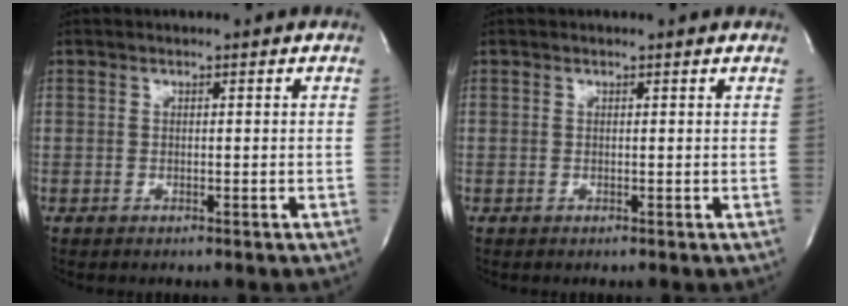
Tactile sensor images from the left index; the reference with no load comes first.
{"total": 1.0, "force": [1.0, 0.0, 0.2], "torque": [-0.013, -0.002, 0.008]}